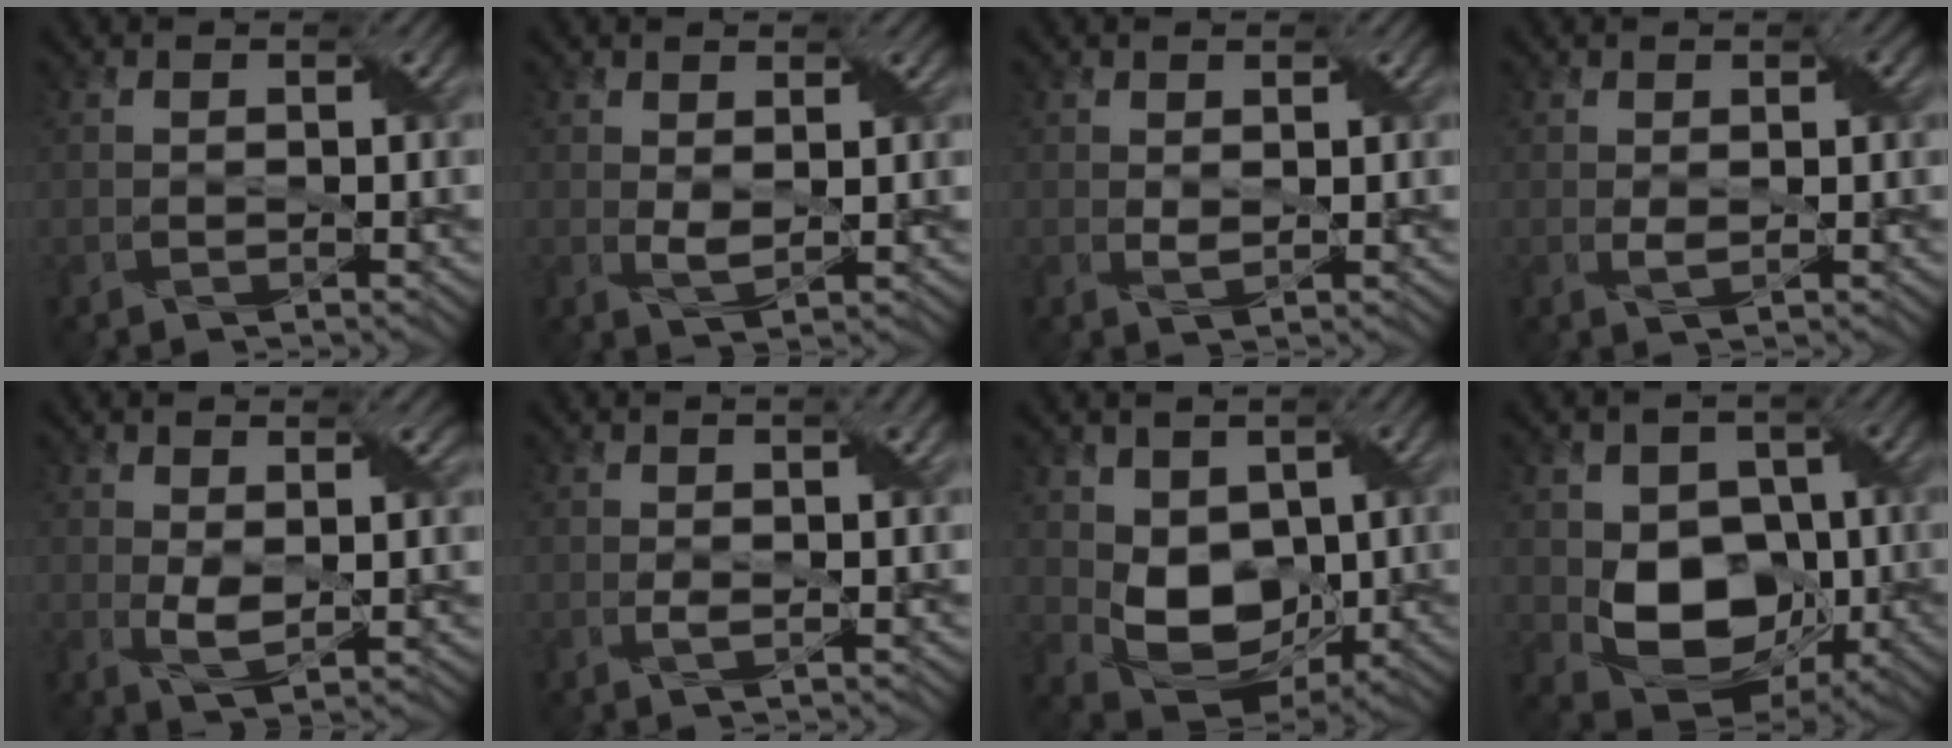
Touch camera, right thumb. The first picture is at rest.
{"total": 2.4, "force": [1.0, 1.2, 1.8], "torque": [-0.045, -0.003, 0.021]}
{"total": 1.2, "force": [0.6, 0.6, 0.9], "torque": [-0.022, -0.002, 0.015]}
{"total": 1.9, "force": [0.5, 0.8, 1.7], "torque": [-0.033, 0.000, 0.012]}
{"total": 3.9, "force": [1.2, 1.7, 3.3], "torque": [-0.073, -0.003, 0.024]}
{"total": 2.9, "force": [0.8, 0.6, 2.7], "torque": [-0.047, 0.006, 0.013]}
{"total": 7.8, "force": [1.2, 5.7, 5.1], "torque": [-0.116, -0.015, 0.024]}
{"total": 9.4, "force": [-0.6, 7.3, 5.9], "torque": [-0.103, -0.015, -0.014]}